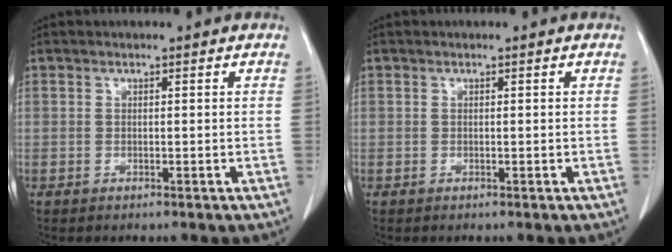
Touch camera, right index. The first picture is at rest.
{"total": 0.0}